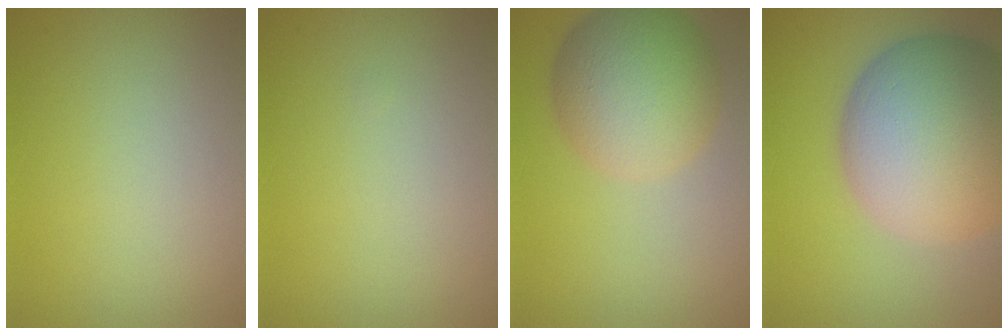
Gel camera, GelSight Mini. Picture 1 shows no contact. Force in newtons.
{"total": 0.0}
{"total": 7.6, "press": 7.6, "slide": 0.3}
{"total": 14.8, "press": 14.8, "slide": 0.9}